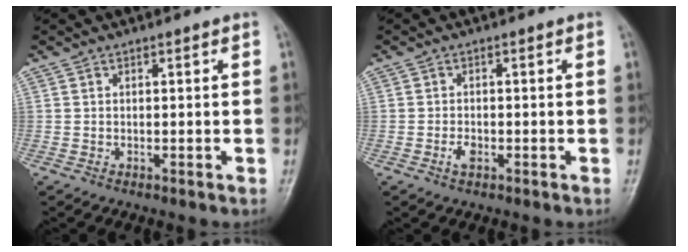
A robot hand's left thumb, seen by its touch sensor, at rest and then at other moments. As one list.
[{"total": 2.0, "force": [-0.9, 1.1, 1.4], "torque": [-0.028, 0.004, -0.018]}]